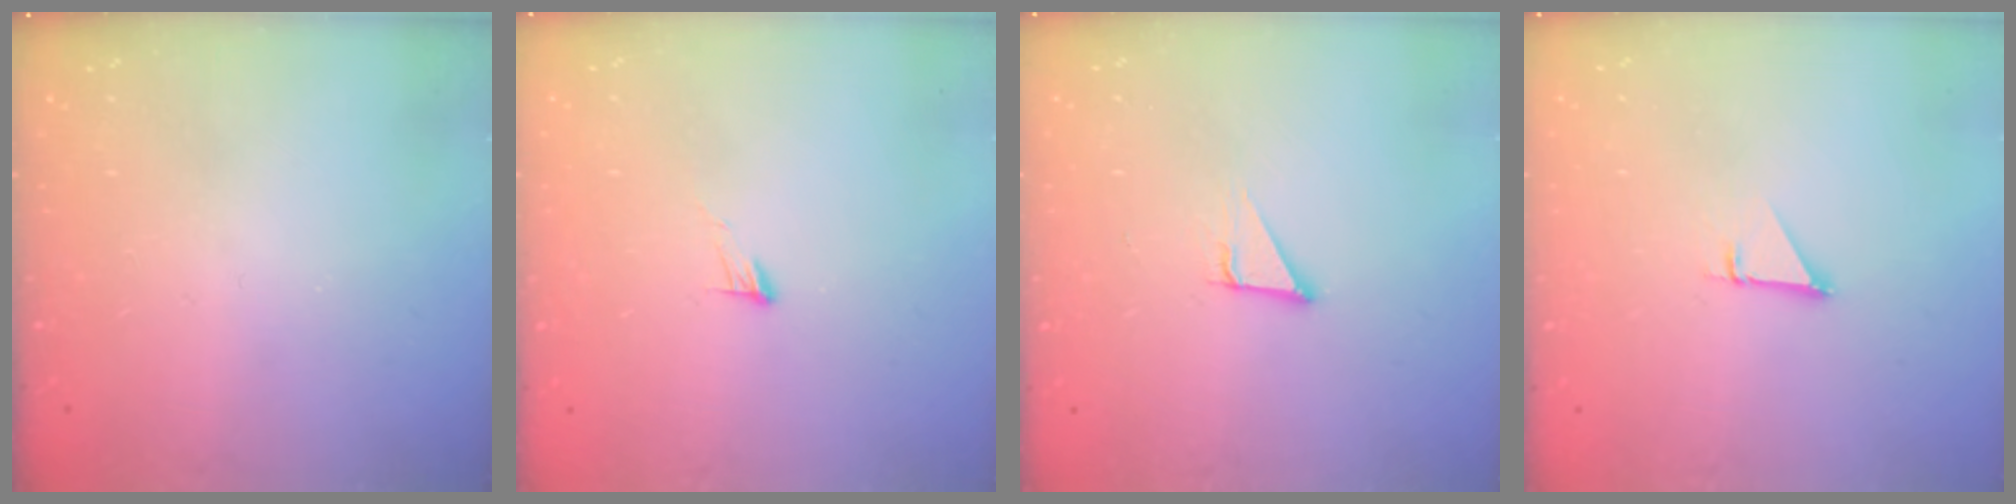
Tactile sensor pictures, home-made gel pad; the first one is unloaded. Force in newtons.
{"total": 4.2, "press": 4.2, "slide": 0.4}
{"total": 2.9, "press": 2.9, "slide": 0.1}
{"total": 1.0, "press": 1.0, "slide": 0.1}